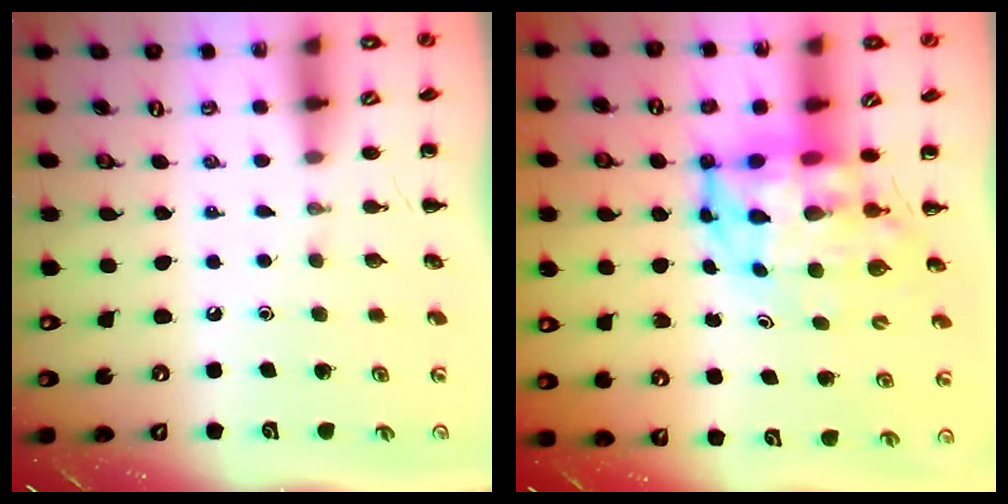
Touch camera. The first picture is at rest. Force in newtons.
{"total": 7.4, "press": 7.0, "slide": 2.3}